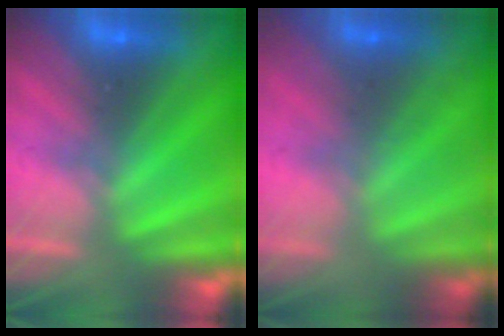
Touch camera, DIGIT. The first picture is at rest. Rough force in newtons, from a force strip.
{"total": 1.7}